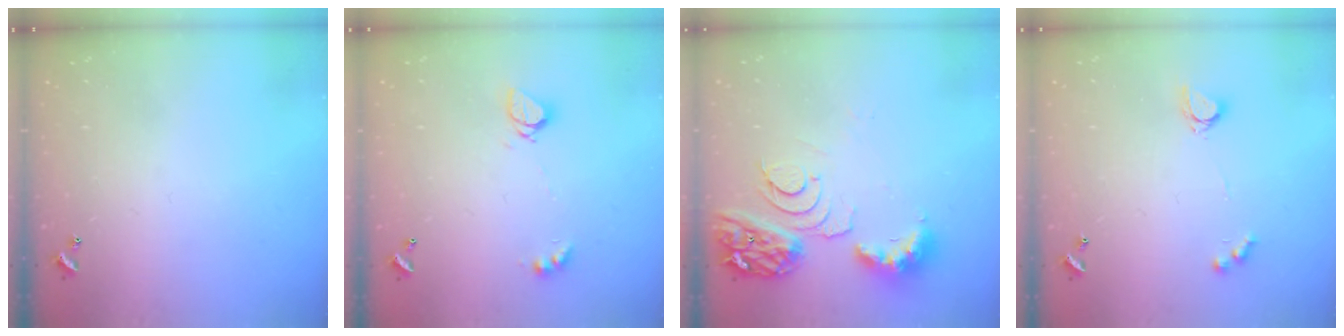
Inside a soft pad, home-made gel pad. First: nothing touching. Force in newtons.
{"total": 4.9, "press": 4.9, "slide": 0.2}
{"total": 10.1, "press": 10.0, "slide": 1.2}
{"total": 4.0, "press": 4.0, "slide": 0.3}